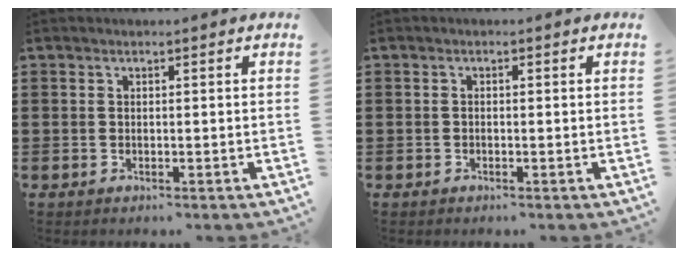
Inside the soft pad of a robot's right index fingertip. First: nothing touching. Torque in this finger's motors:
{"motor_torque": [2.14, 0.00, 0.00, 0.00]}